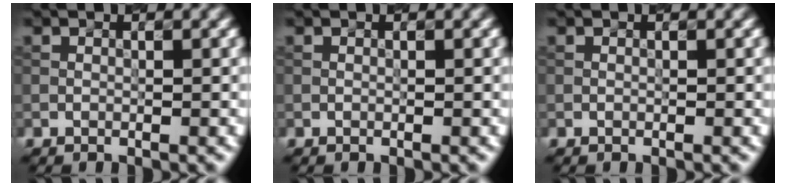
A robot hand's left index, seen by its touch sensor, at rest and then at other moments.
{"total": 0.0}
{"total": 0.0}